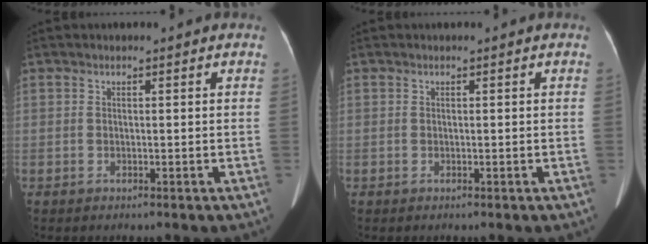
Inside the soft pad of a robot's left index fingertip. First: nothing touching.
{"total": 0.0}